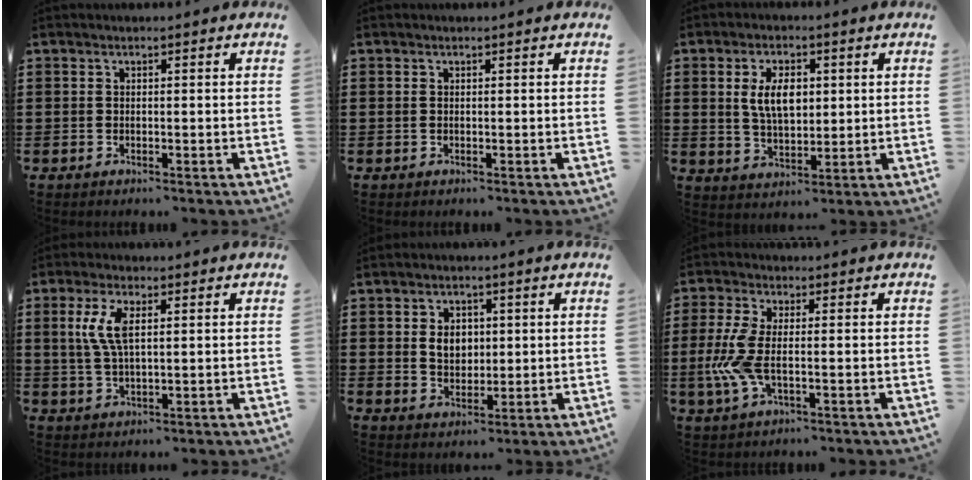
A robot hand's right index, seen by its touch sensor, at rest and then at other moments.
{"total": 0.0}
{"total": 6.4, "force": [1.0, 3.3, 5.4], "torque": [-0.104, 0.009, 0.014]}
{"total": 6.0, "force": [1.5, 2.2, 5.4], "torque": [-0.120, 0.004, 0.023]}
{"total": 4.0, "force": [0.4, 3.1, 2.6], "torque": [-0.052, 0.009, 0.001]}
{"total": 6.7, "force": [-1.2, 2.5, 6.1], "torque": [-0.157, -0.016, -0.030]}